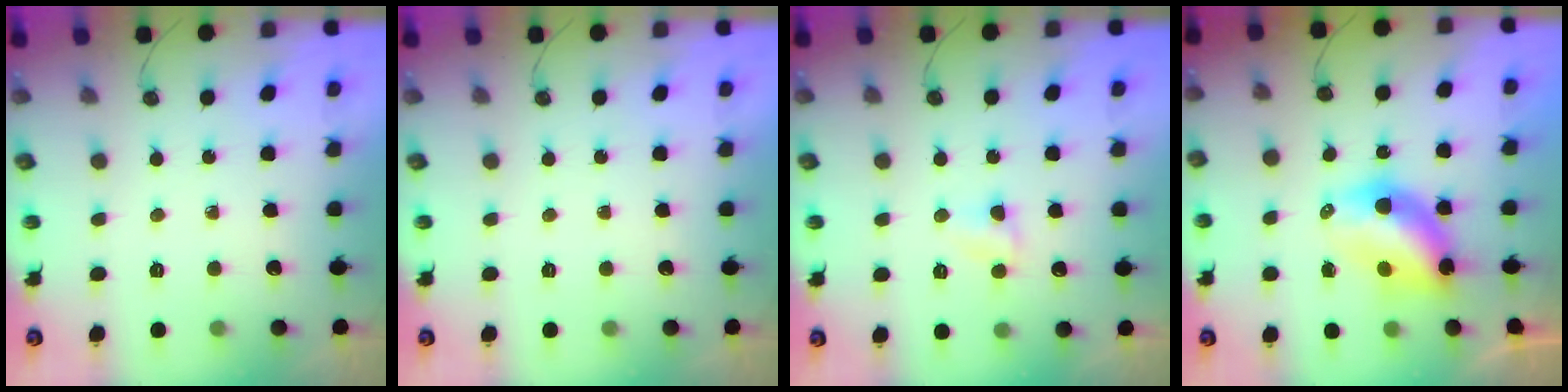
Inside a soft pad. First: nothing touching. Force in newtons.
{"total": 0.0}
{"total": 3.8, "press": 3.8, "slide": 0.5}
{"total": 7.9, "press": 7.8, "slide": 0.7}